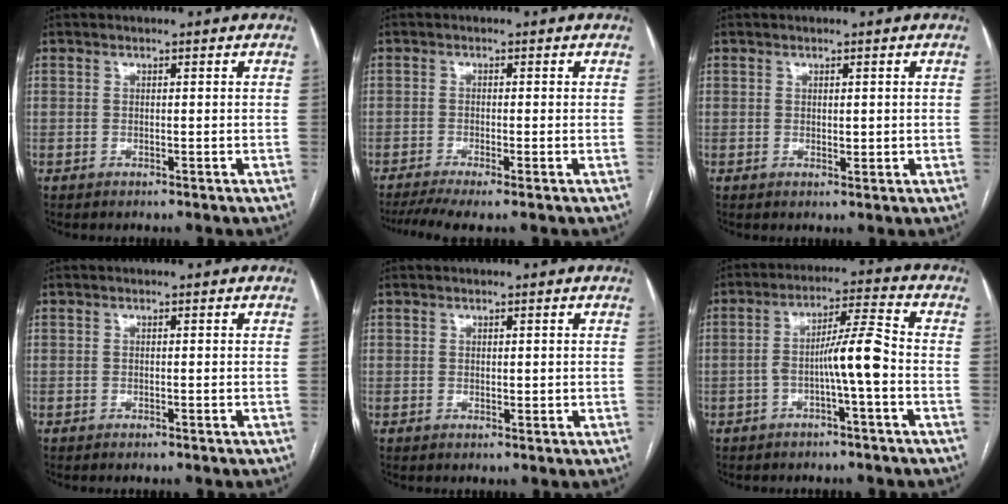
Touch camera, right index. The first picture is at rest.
{"total": 5.4, "force": [-3.8, 0.1, 3.9], "torque": [-0.067, -0.008, -0.065]}
{"total": 1.4, "force": [0.2, 0.9, 1.1], "torque": [-0.015, -0.005, 0.005]}
{"total": 0.0}
{"total": 1.0, "force": [0.3, 0.6, 0.8], "torque": [-0.010, -0.004, 0.005]}
{"total": 7.2, "force": [-2.1, 0.0, 6.9], "torque": [-0.122, 0.022, -0.033]}